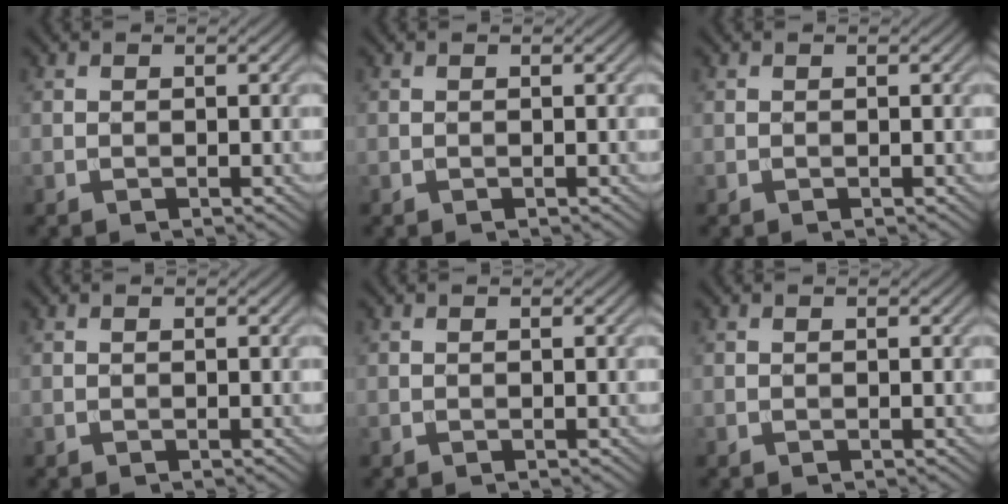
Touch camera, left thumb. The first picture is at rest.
{"total": 0.0}
{"total": 0.0}
{"total": 0.0}
{"total": 0.0}
{"total": 0.0}